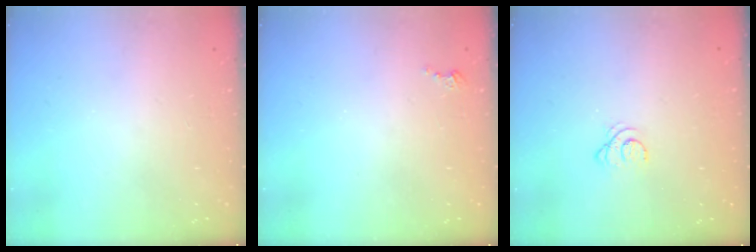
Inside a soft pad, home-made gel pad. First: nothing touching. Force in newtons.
{"total": 2.3, "press": 2.3, "slide": 0.3}
{"total": 2.2, "press": 2.2, "slide": 0.2}